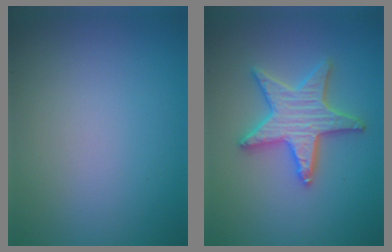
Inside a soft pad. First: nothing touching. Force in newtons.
{"total": 5.2, "press": 5.1, "slide": 0.9}